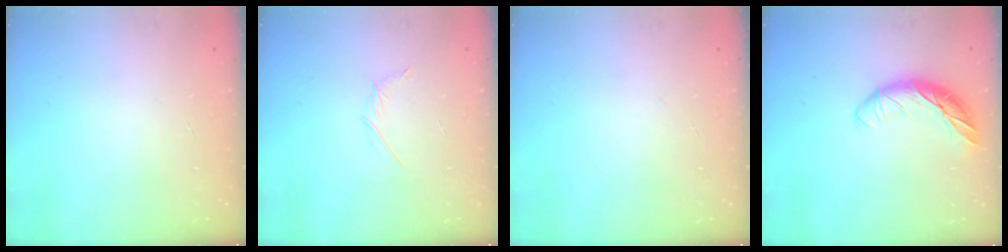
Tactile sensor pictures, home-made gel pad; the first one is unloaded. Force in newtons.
{"total": 2.8, "press": 2.7, "slide": 0.8}
{"total": 0.0}
{"total": 11.6, "press": 11.4, "slide": 2.2}